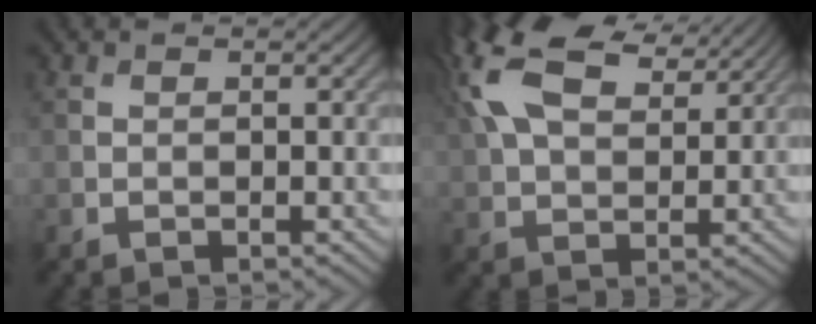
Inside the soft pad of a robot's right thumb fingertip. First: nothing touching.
{"total": 13.4, "force": [6.7, 6.7, 9.5], "torque": [-0.229, 0.027, 0.124]}